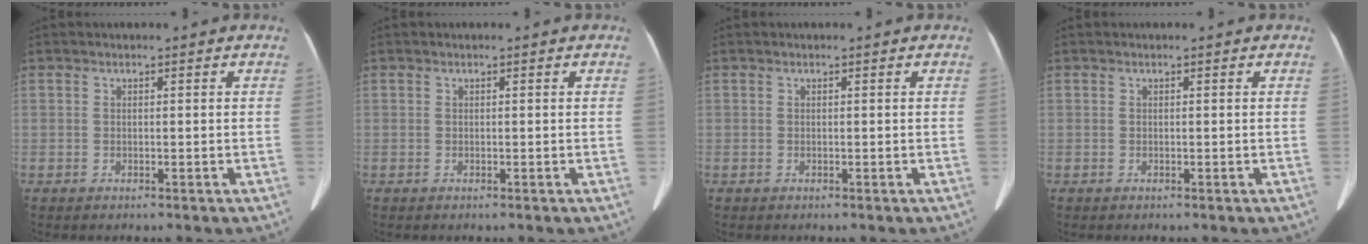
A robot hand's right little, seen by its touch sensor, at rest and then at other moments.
{"total": 0.0}
{"total": 0.0}
{"total": 0.0}